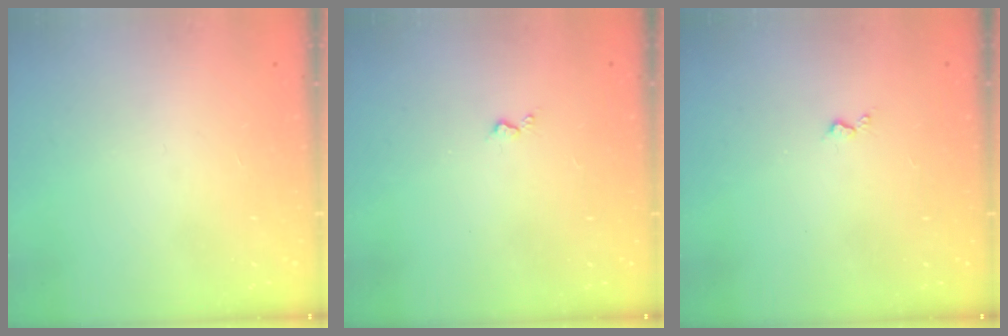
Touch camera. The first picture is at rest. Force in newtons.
{"total": 3.0, "press": 2.9, "slide": 0.5}
{"total": 3.0, "press": 2.9, "slide": 0.5}